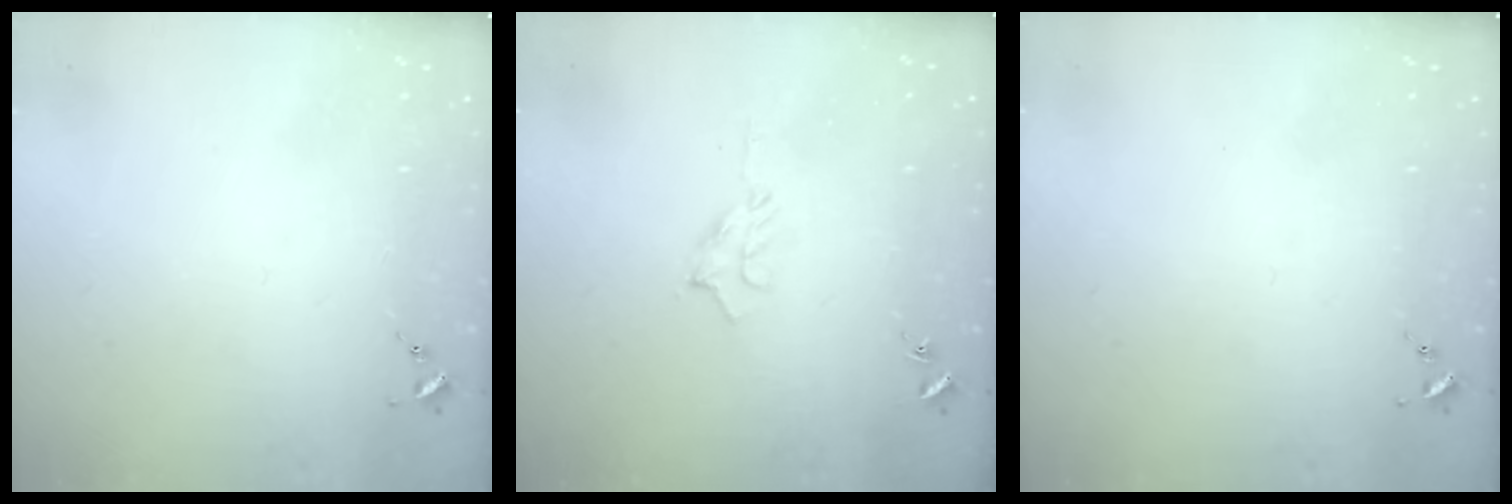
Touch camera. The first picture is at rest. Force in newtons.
{"total": 6.3, "press": 6.3, "slide": 0.7}
{"total": 0.0}